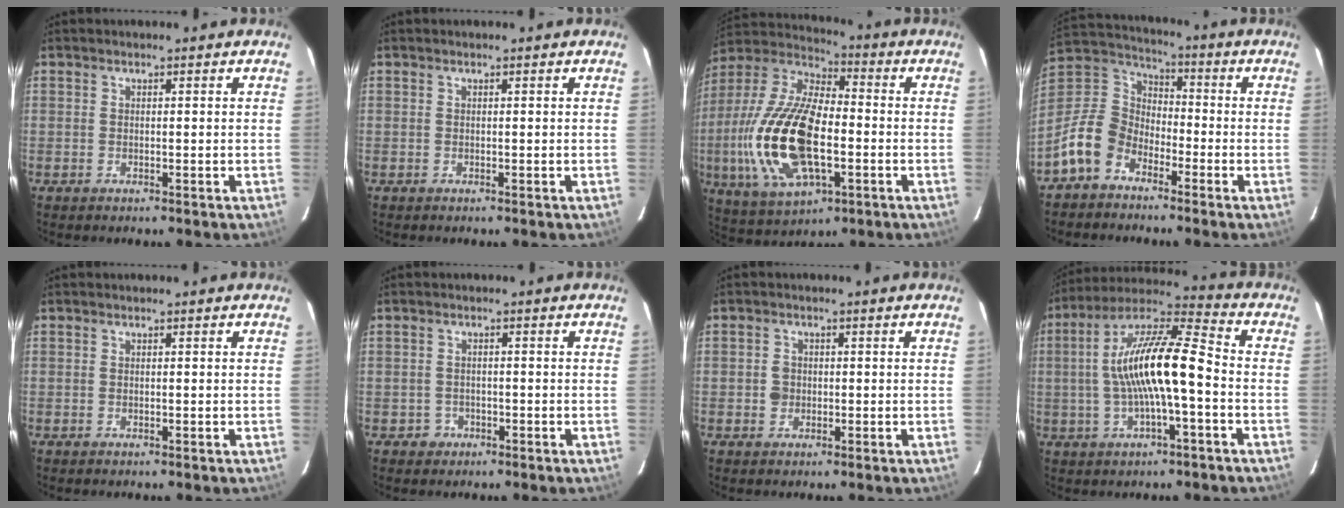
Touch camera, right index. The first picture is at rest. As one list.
[{"total": 0.0}, {"total": 22.5, "force": [-4.1, 10.2, 19.6], "torque": [-0.422, -0.008, -0.072]}, {"total": 11.0, "force": [-6.7, 7.3, 4.6], "torque": [-0.108, 0.030, -0.141]}, {"total": 0.0}, {"total": 2.5, "force": [-1.1, 2.3, 0.1], "torque": [-0.006, 0.008, -0.015]}, {"total": 2.2, "force": [-0.2, 2.1, 0.6], "torque": [-0.009, 0.005, -0.005]}, {"total": 15.3, "force": [-1.7, 3.2, 14.9], "torque": [-0.274, 0.019, -0.034]}]